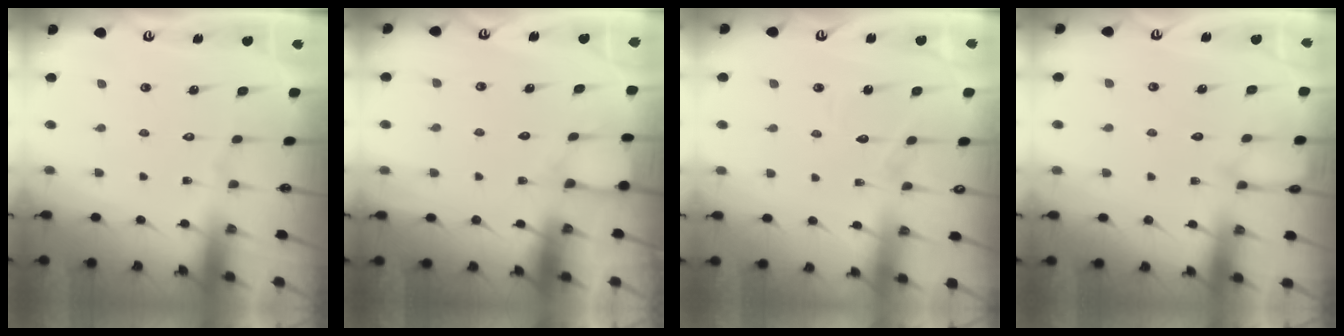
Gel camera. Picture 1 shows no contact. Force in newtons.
{"total": 6.1, "press": 6.0, "slide": 0.6}
{"total": 6.1, "press": 6.1, "slide": 0.5}
{"total": 4.9, "press": 4.9, "slide": 0.4}